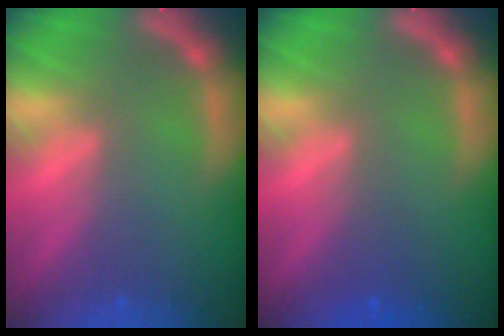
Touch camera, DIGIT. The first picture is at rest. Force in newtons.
{"total": 1.5}